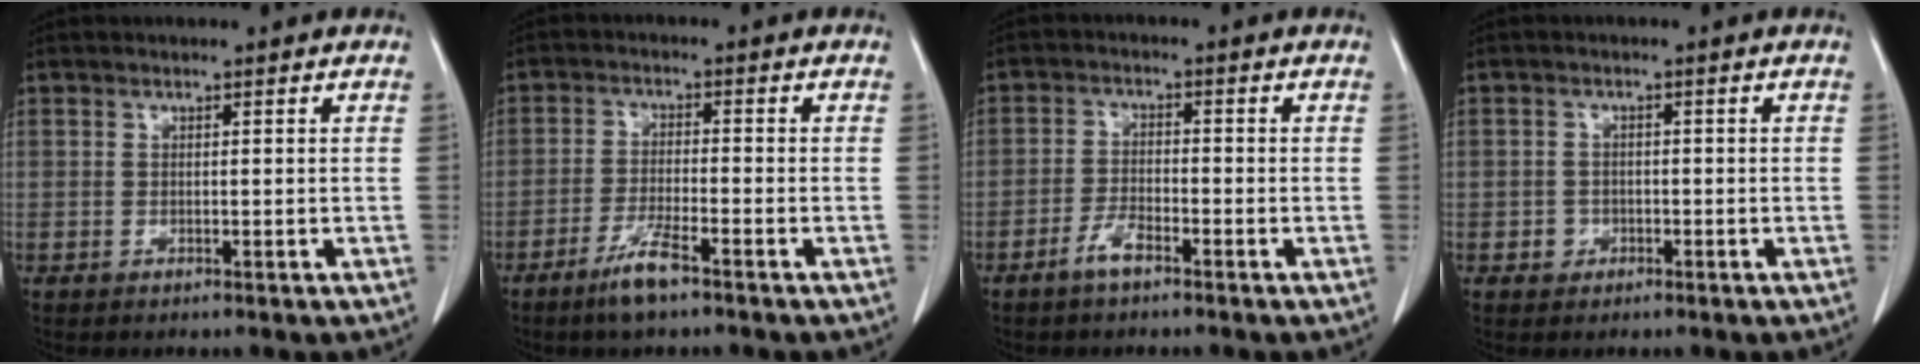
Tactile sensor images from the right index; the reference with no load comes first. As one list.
[{"total": 5.2, "force": [-3.6, 0.4, 3.7], "torque": [-0.076, -0.006, -0.070]}, {"total": 3.4, "force": [-2.5, 0.9, 2.2], "torque": [-0.045, 0.003, -0.051]}, {"total": 2.1, "force": [-0.9, 1.9, 0.2], "torque": [0.003, 0.010, -0.015]}]